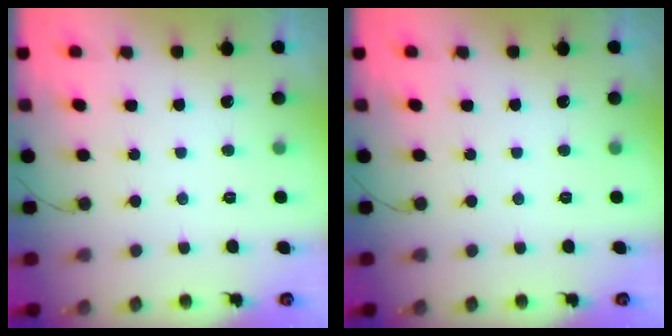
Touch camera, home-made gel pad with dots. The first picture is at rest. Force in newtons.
{"total": 0.0}